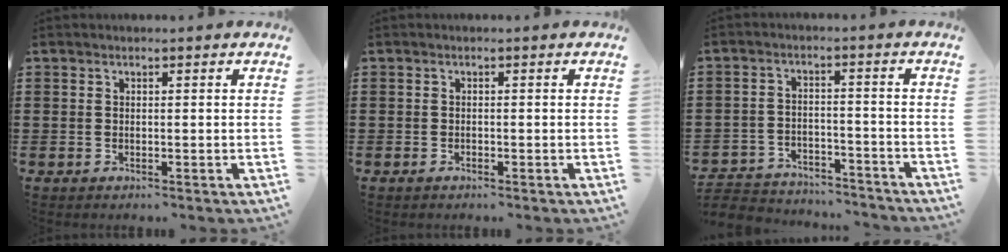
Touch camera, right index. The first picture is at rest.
{"total": 0.6, "force": [-0.5, 0.1, 0.2], "torque": [-0.006, -0.003, -0.010]}
{"total": 4.0, "force": [-3.9, 0.7, 0.1], "torque": [-0.017, 0.001, -0.084]}